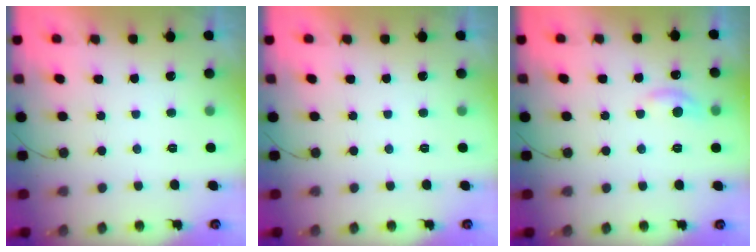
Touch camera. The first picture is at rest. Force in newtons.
{"total": 0.0}
{"total": 6.1, "press": 6.1, "slide": 0.6}